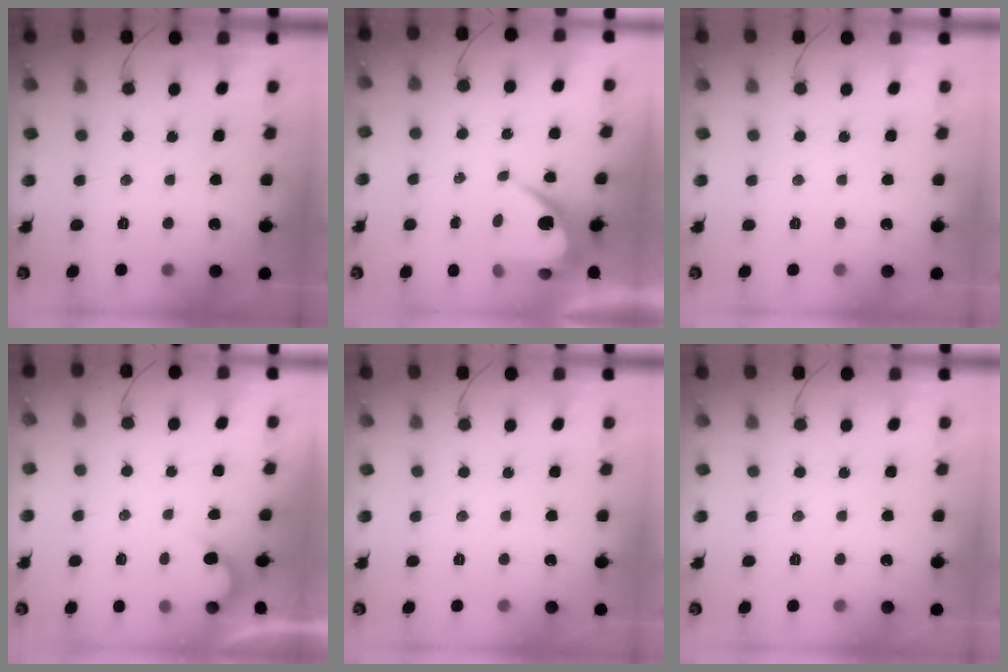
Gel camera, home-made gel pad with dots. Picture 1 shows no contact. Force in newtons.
{"total": 7.4, "press": 7.4, "slide": 0.1}
{"total": 0.0}
{"total": 2.1, "press": 2.1, "slide": 0.1}
{"total": 0.0}
{"total": 0.0}